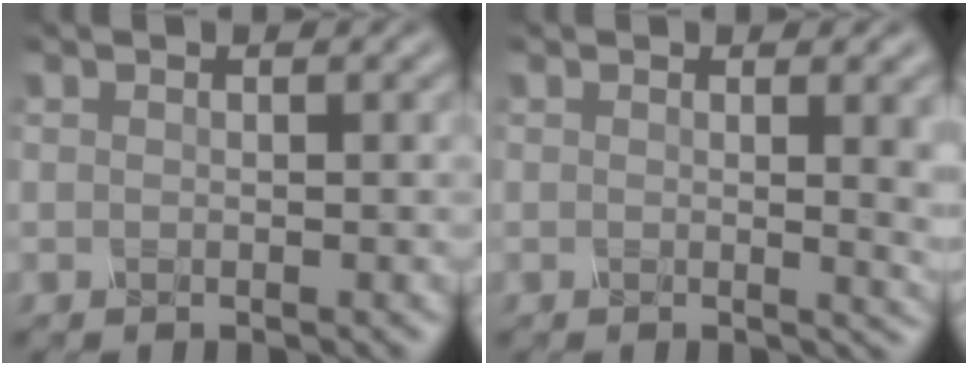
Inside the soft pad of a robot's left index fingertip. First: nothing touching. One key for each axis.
{"total": 4.4, "fx": 0.5, "fy": 1.5, "fz": 4.1, "tx": -0.033, "ty": 0.000, "tz": 0.007}